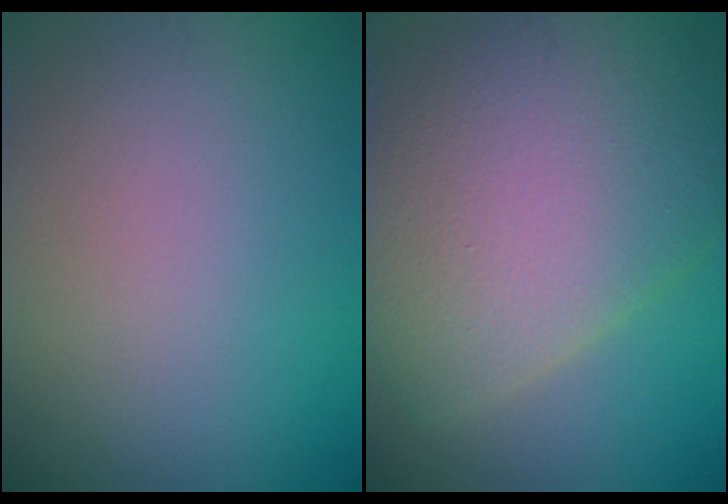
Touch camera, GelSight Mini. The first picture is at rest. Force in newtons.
{"total": 11.5, "press": 11.5, "slide": 0.9}